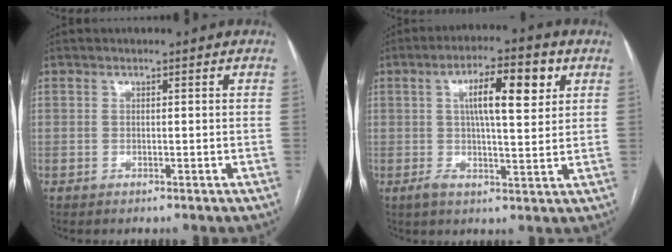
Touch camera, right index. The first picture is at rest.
{"total": 10.1, "force": [2.8, 2.0, 9.5], "torque": [-0.163, 0.022, 0.043]}